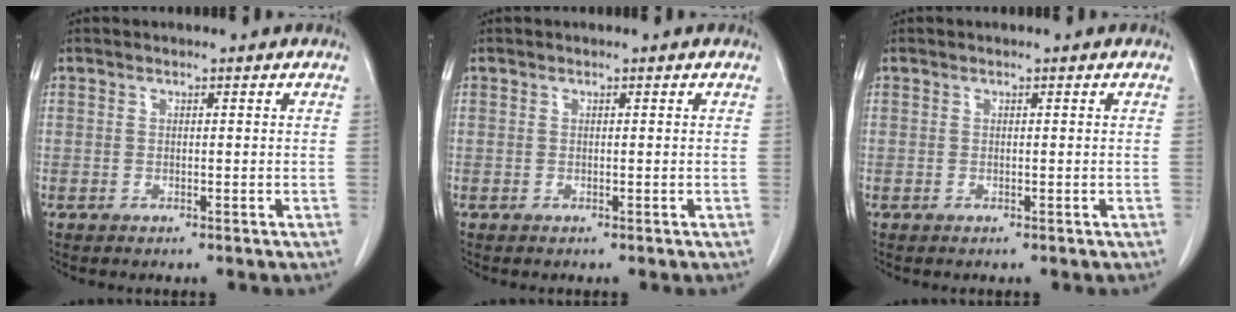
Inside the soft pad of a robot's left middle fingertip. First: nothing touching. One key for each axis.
{"total": 0.0}
{"total": 0.0}